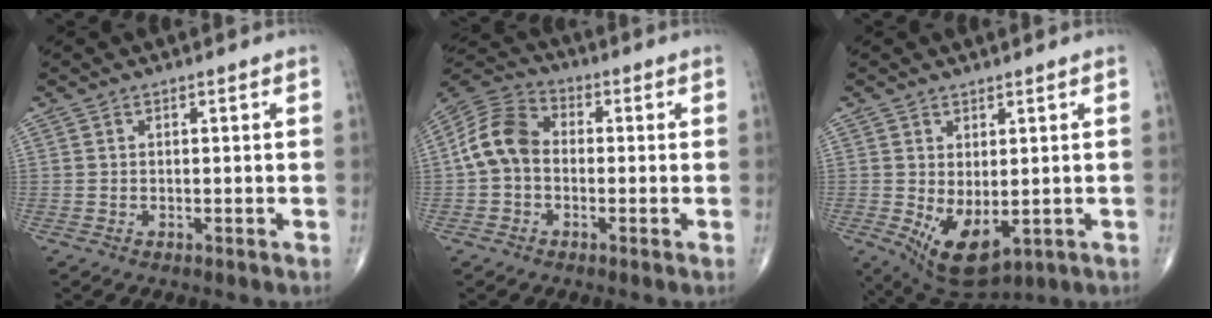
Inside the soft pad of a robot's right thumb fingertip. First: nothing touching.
{"total": 9.6, "force": [-0.6, 7.1, 6.4], "torque": [-0.118, 0.029, -0.028]}
{"total": 8.8, "force": [-1.4, 4.6, 7.3], "torque": [-0.110, -0.013, 0.000]}